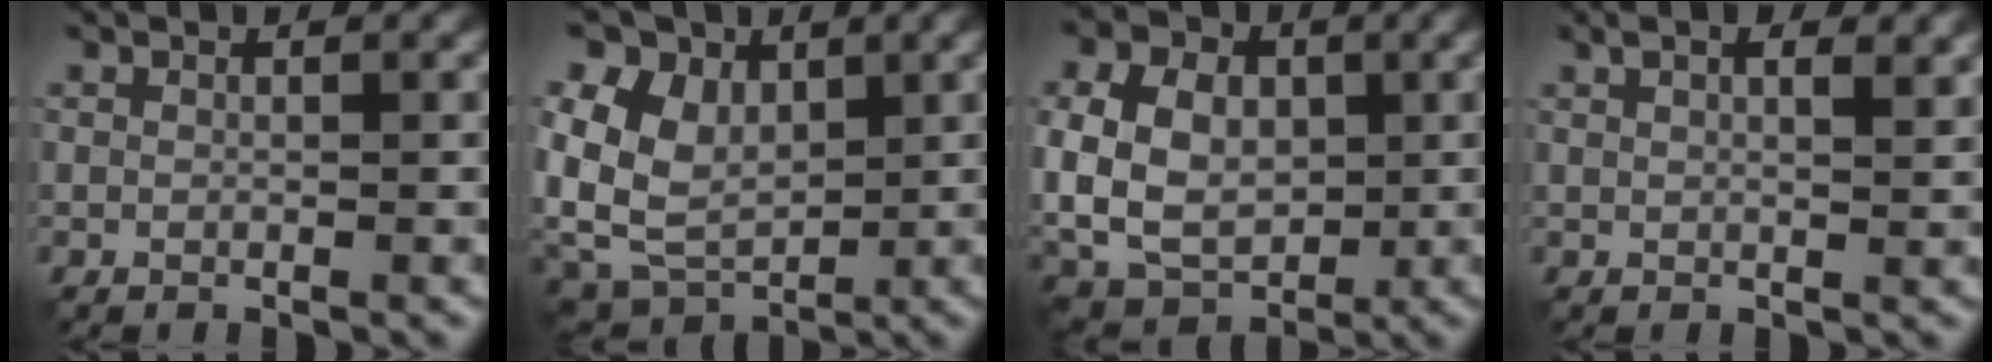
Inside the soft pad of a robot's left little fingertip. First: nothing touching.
{"total": 9.9, "force": [2.4, 7.5, 6.0], "torque": [-0.140, 0.022, 0.041]}
{"total": 11.1, "force": [0.4, 8.2, 7.4], "torque": [-0.159, 0.009, 0.003]}
{"total": 5.5, "force": [2.8, 2.5, 3.9], "torque": [-0.048, 0.026, 0.022]}